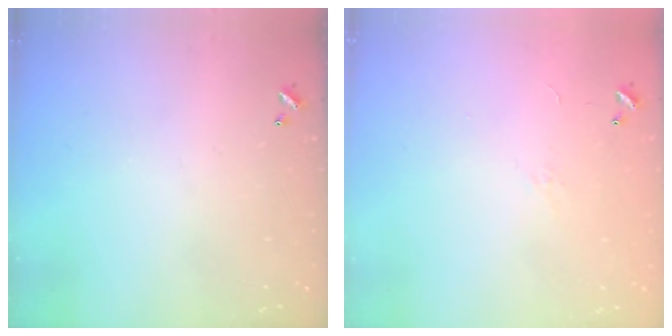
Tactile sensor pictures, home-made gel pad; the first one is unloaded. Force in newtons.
{"total": 5.6, "press": 5.6, "slide": 0.8}